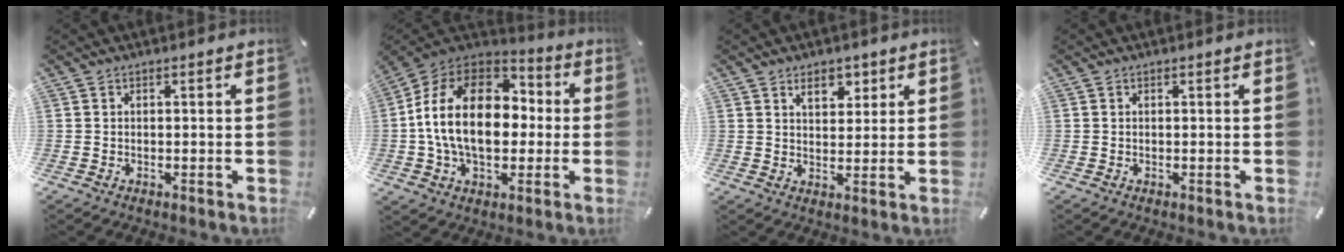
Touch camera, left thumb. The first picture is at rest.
{"total": 21.6, "force": [-0.2, 15.0, 15.6], "torque": [-0.306, 0.020, -0.004]}
{"total": 5.7, "force": [3.3, 3.6, 2.9], "torque": [-0.028, -0.007, 0.052]}
{"total": 0.0}